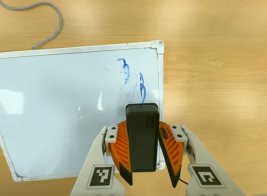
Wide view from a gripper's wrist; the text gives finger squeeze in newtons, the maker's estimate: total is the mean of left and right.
{"total": 8.1, "left": 8.3, "right": 7.9}